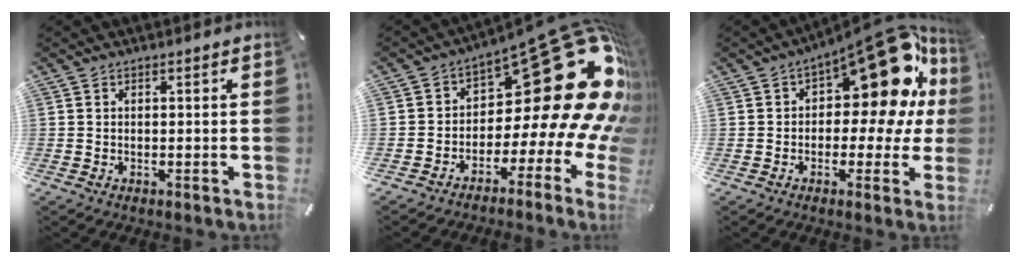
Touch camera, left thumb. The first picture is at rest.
{"total": 33.1, "force": [10.2, 15.5, 27.4], "torque": [-0.349, -0.111, 0.212]}
{"total": 21.3, "force": [8.0, 11.2, 16.3], "torque": [-0.190, -0.066, 0.135]}